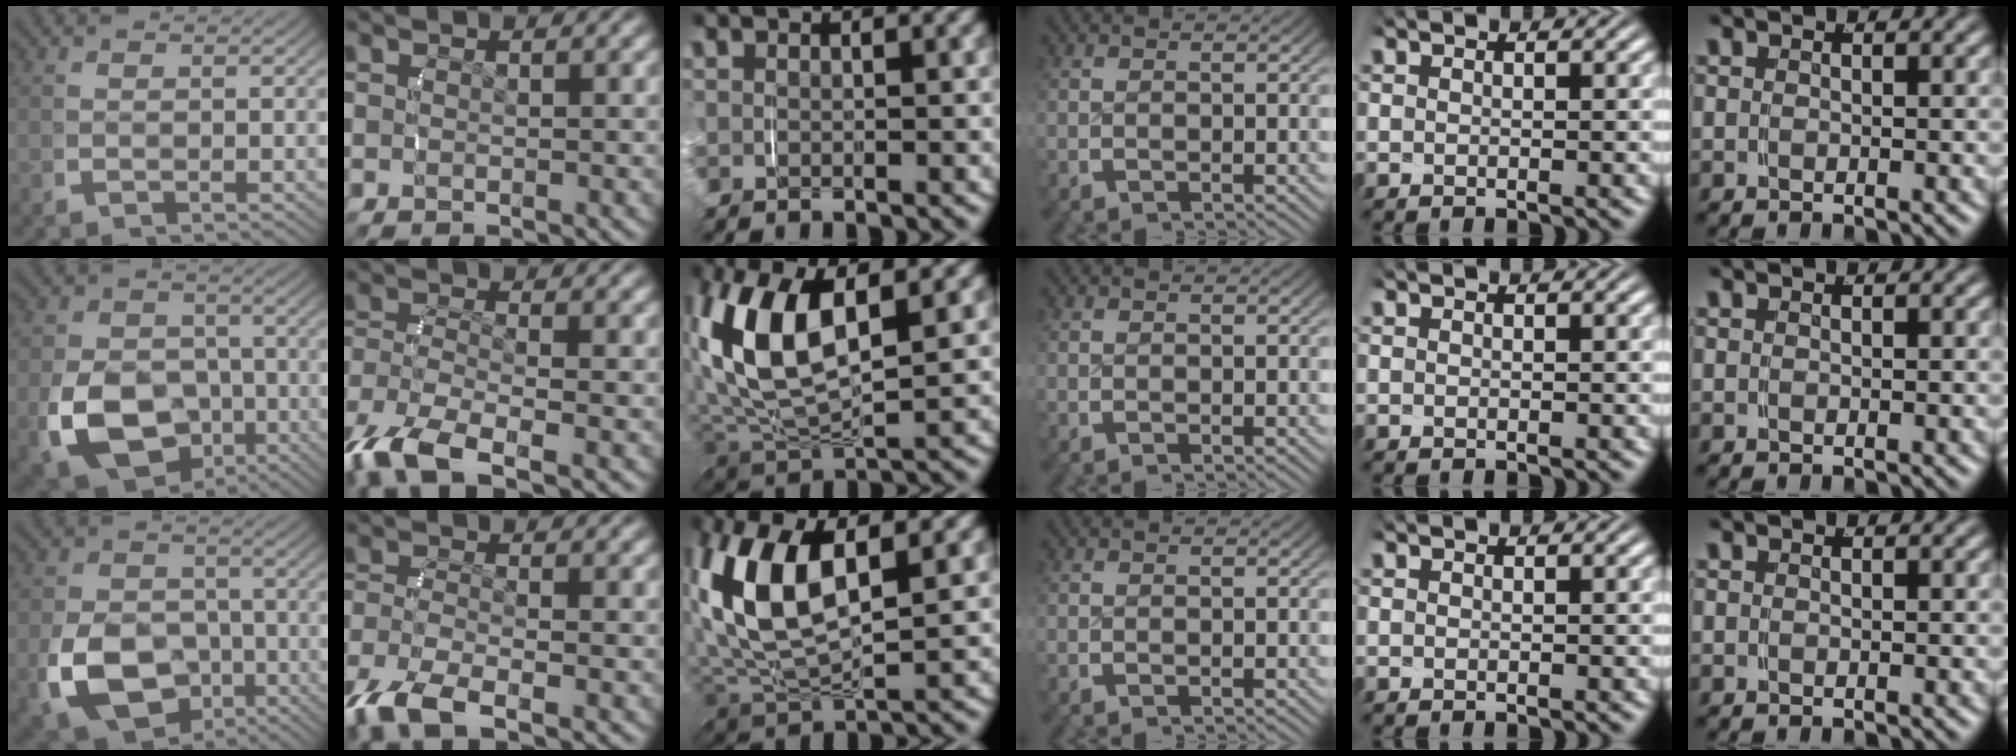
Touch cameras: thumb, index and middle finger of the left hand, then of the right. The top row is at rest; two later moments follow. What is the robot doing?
{"motion": "grasp_and_lifting", "object": "towel"}